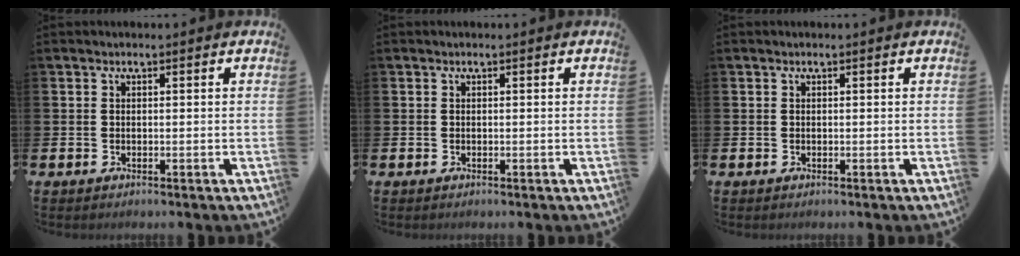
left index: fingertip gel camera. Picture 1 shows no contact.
{"total": 0.0}
{"total": 0.0}